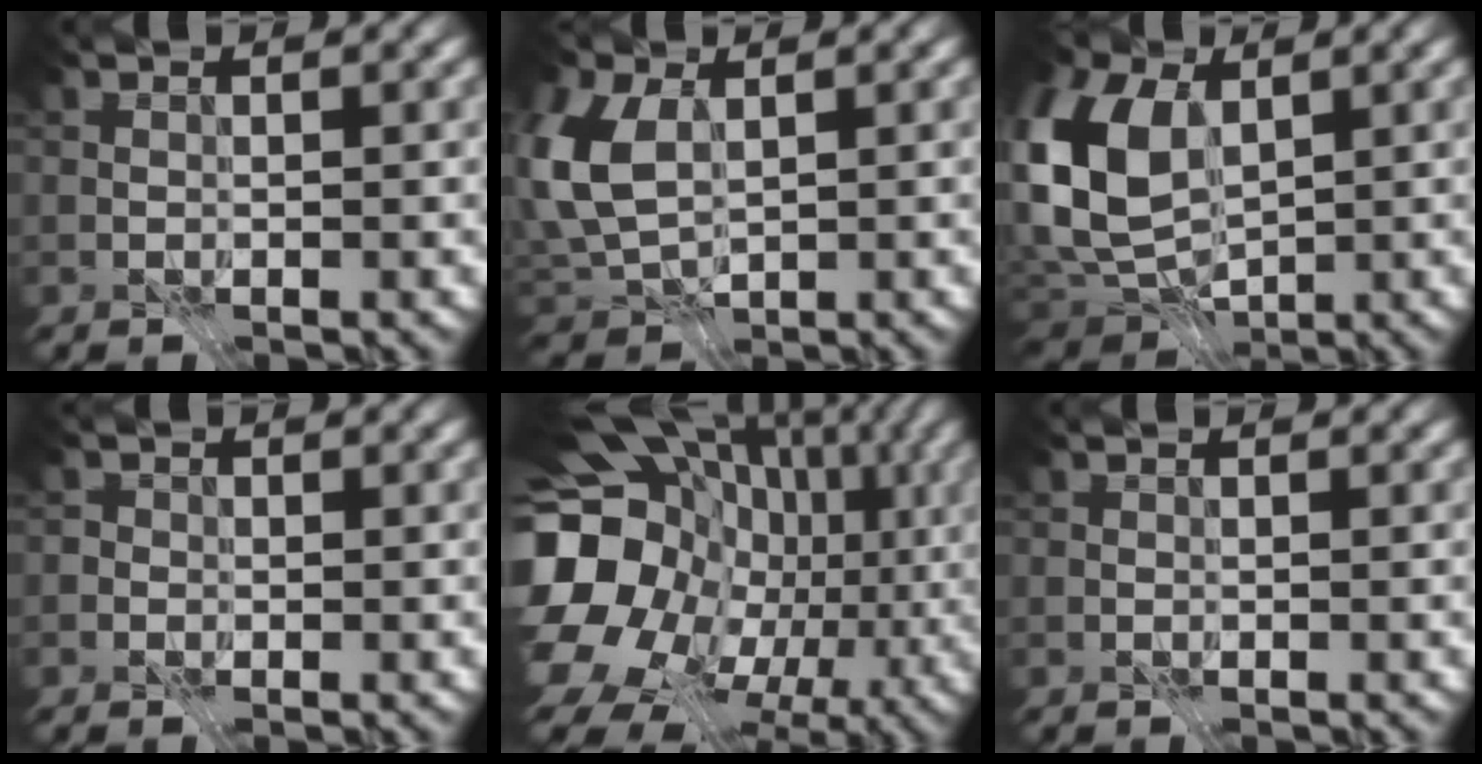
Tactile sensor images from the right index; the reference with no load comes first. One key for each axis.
{"total": 6.2, "fx": 1.0, "fy": 4.0, "fz": 4.6, "tx": -0.123, "ty": 0.003, "tz": 0.013}
{"total": 11.6, "fx": 1.4, "fy": 7.6, "fz": 8.6, "tx": -0.206, "ty": 0.001, "tz": 0.020}
{"total": 1.3, "fx": 0.0, "fy": 1.2, "fz": 0.4, "tx": 0.006, "ty": 0.008, "tz": -0.014}
{"total": 19.7, "fx": -2.7, "fy": 16.2, "fz": 10.9, "tx": -0.204, "ty": -0.009, "tz": -0.059}
{"total": 0.0}